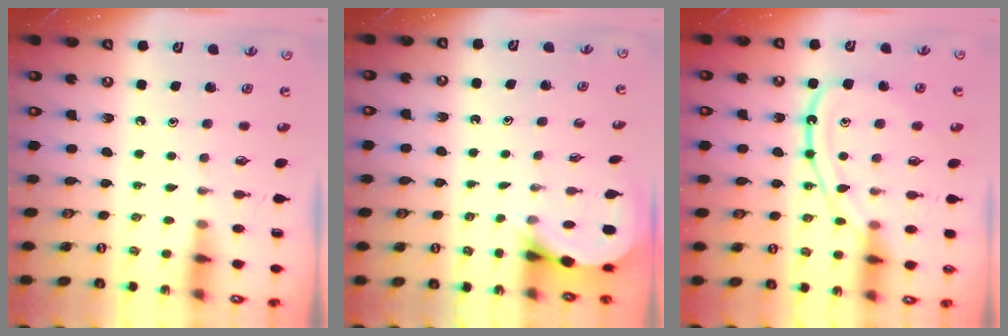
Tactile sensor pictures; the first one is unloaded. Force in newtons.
{"total": 3.3, "press": 3.3, "slide": 0.2}
{"total": 13.2, "press": 13.2, "slide": 1.2}